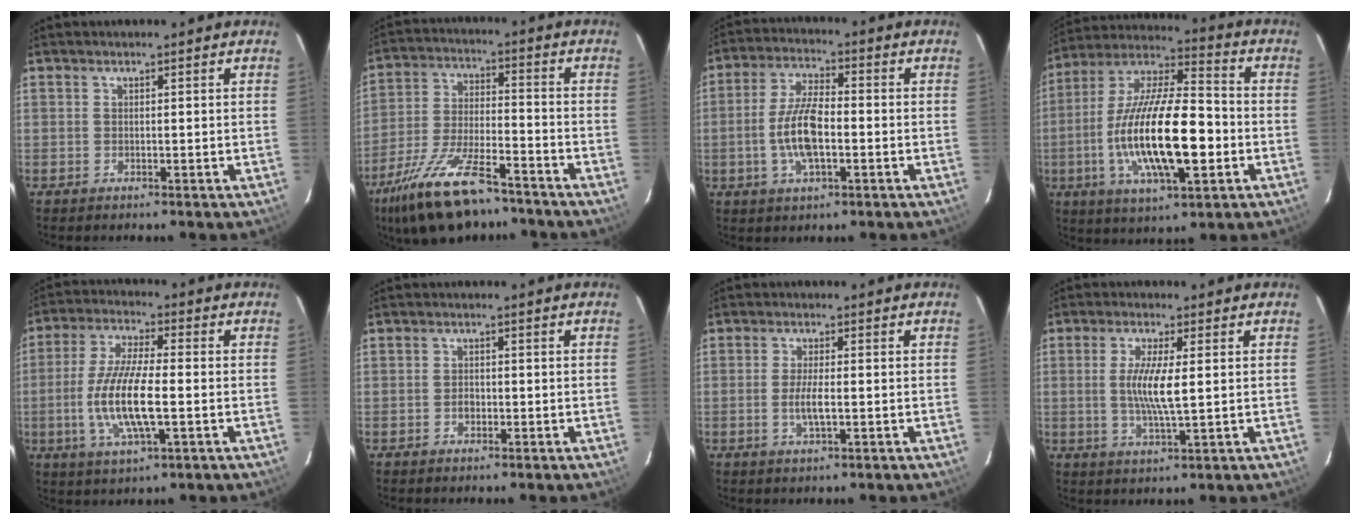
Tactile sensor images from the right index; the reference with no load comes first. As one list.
[{"total": 17.9, "force": [-13.0, 6.0, 10.7], "torque": [-0.222, -0.028, -0.227]}, {"total": 9.7, "force": [-2.1, 3.6, 8.7], "torque": [-0.179, 0.005, -0.040]}, {"total": 21.3, "force": [-4.5, 6.5, 19.8], "torque": [-0.380, -0.009, -0.084]}, {"total": 12.7, "force": [-2.5, 3.1, 12.0], "torque": [-0.248, -0.005, -0.050]}, {"total": 1.8, "force": [-0.6, 1.4, 0.9], "torque": [-0.017, 0.005, -0.009]}, {"total": 3.8, "force": [-0.9, 0.7, 3.6], "torque": [-0.072, -0.004, -0.016]}, {"total": 6.8, "force": [0.4, 0.9, 6.8], "torque": [-0.131, -0.005, 0.006]}]